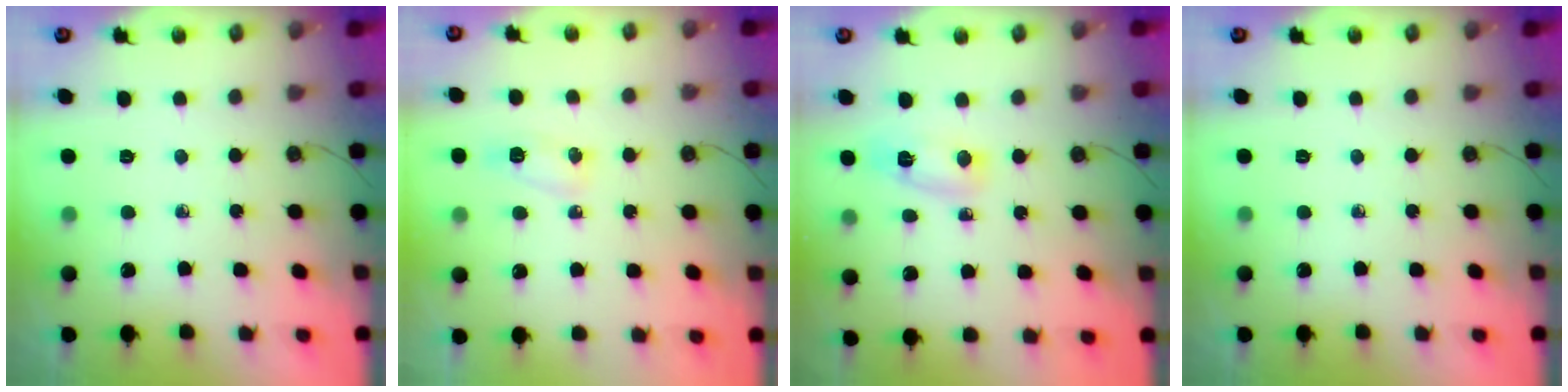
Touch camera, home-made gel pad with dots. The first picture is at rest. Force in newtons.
{"total": 6.4, "press": 5.1, "slide": 3.9}
{"total": 4.6, "press": 4.5, "slide": 1.0}
{"total": 0.0}